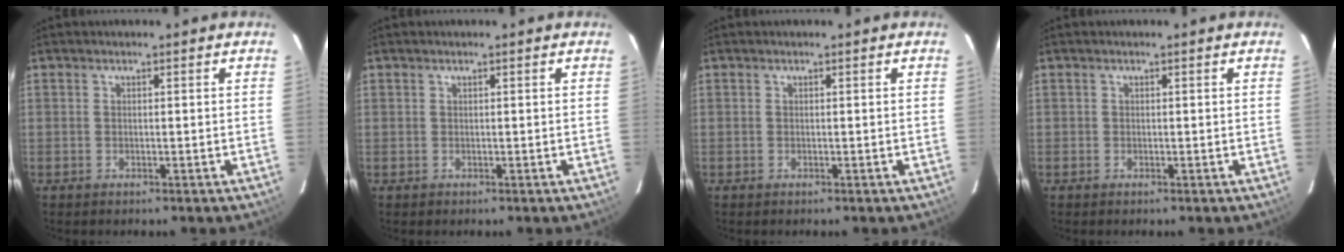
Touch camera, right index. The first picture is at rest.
{"total": 0.0}
{"total": 0.0}
{"total": 0.0}